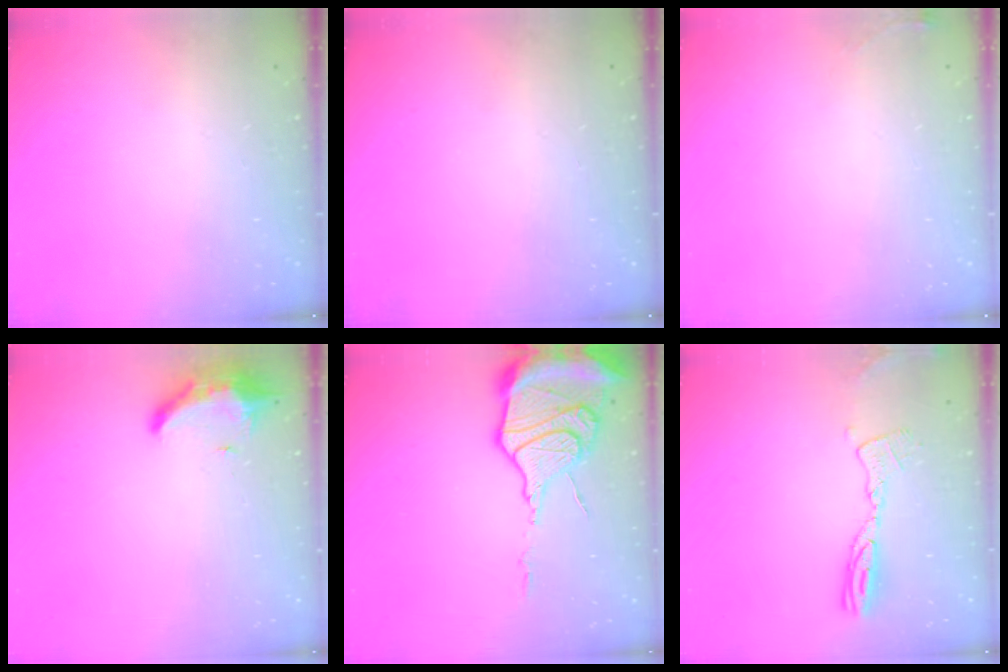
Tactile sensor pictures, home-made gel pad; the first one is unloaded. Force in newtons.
{"total": 0.0}
{"total": 3.7, "press": 3.7, "slide": 0.5}
{"total": 8.3, "press": 8.2, "slide": 1.5}
{"total": 18.9, "press": 18.8, "slide": 1.8}
{"total": 9.7, "press": 9.6, "slide": 0.9}